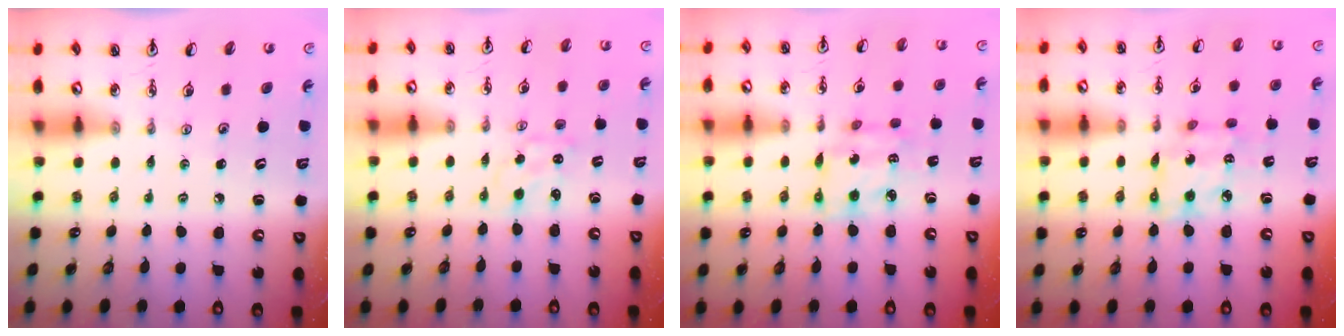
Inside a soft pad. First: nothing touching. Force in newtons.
{"total": 0.8, "press": 0.8, "slide": 0.3}
{"total": 7.9, "press": 7.9, "slide": 0.6}
{"total": 8.2, "press": 8.1, "slide": 0.4}